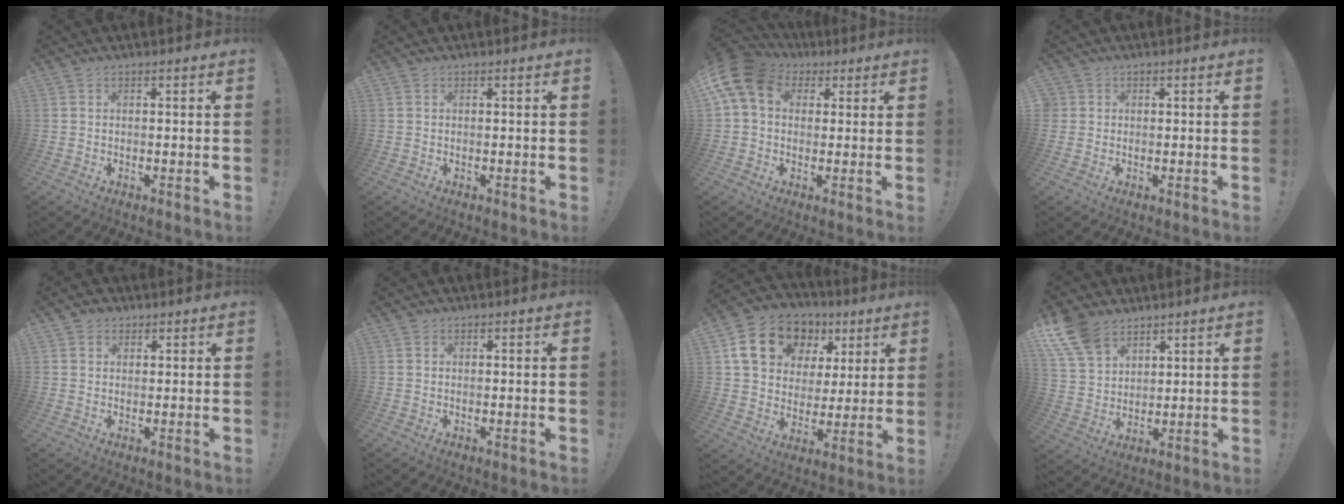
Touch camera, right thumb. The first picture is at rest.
{"total": 0.0}
{"total": 12.1, "force": [4.0, 8.6, 7.4], "torque": [-0.135, -0.008, 0.079]}
{"total": 1.8, "force": [0.4, 1.7, 0.2], "torque": [0.002, 0.001, 0.007]}
{"total": 2.3, "force": [1.1, 2.0, 0.6], "torque": [-0.004, -0.002, 0.019]}
{"total": 0.5, "force": [0.3, 0.5, -0.1], "torque": [0.004, -0.001, 0.004]}
{"total": 17.5, "force": [8.7, 12.6, 8.6], "torque": [-0.135, -0.031, 0.174]}
{"total": 12.2, "force": [8.2, 7.5, 5.2], "torque": [-0.111, -0.042, 0.161]}